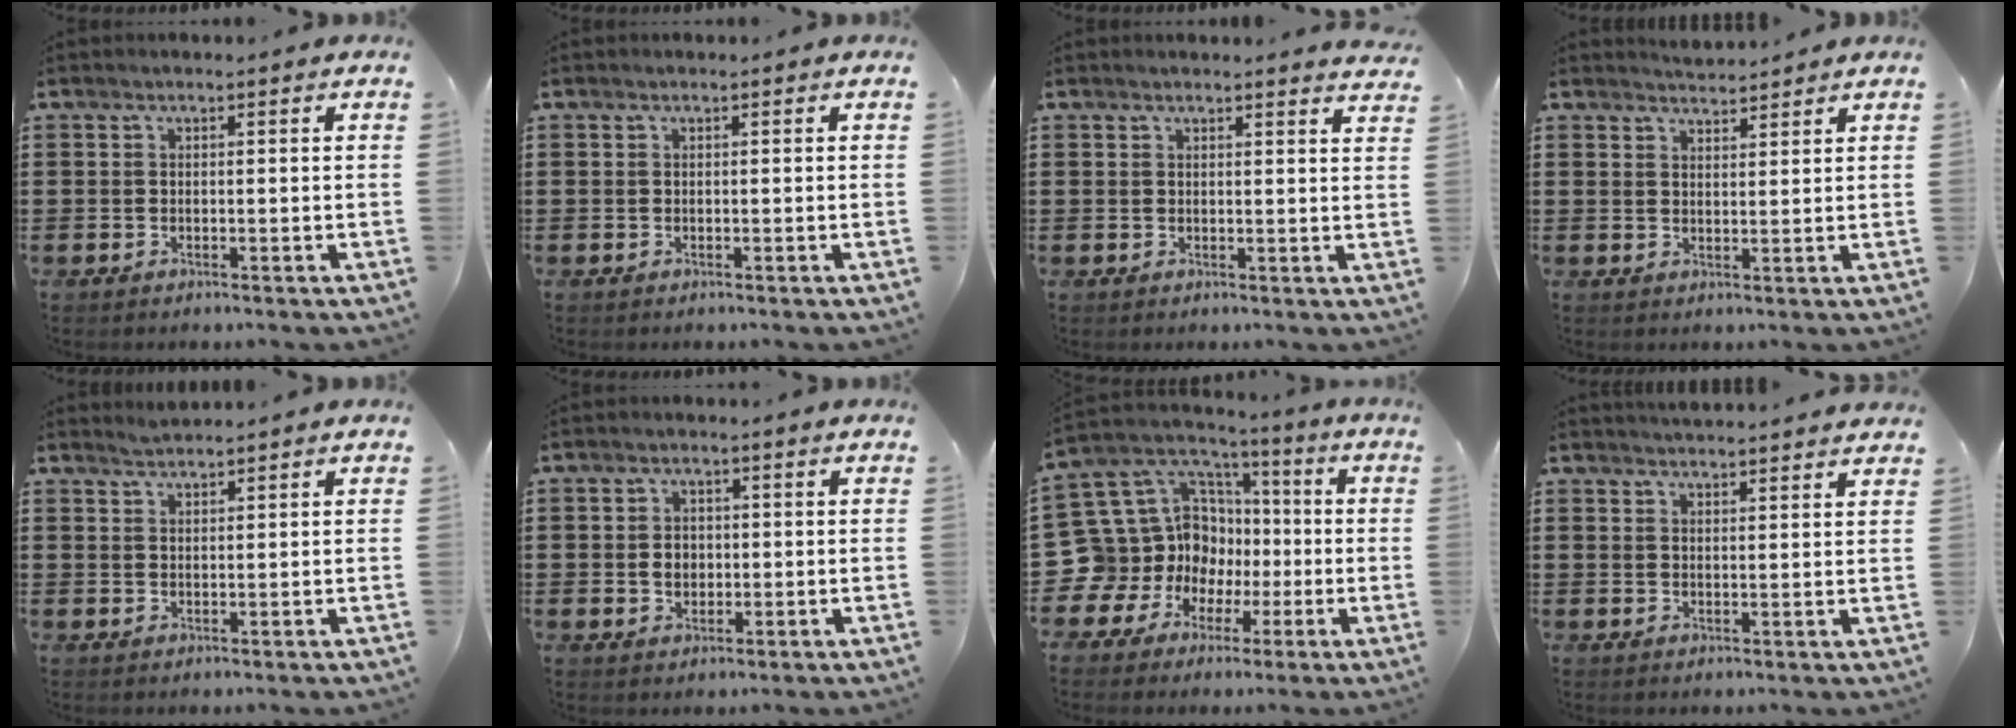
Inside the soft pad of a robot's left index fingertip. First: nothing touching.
{"total": 0.0}
{"total": 1.7, "force": [1.7, -0.1, 0.3], "torque": [-0.002, -0.005, 0.031]}
{"total": 2.4, "force": [2.4, 0.2, 0.0], "torque": [-0.007, -0.002, 0.046]}
{"total": 1.4, "force": [1.4, -0.1, 0.1], "torque": [-0.004, 0.000, 0.027]}
{"total": 2.8, "force": [-0.1, 2.2, 1.7], "torque": [-0.031, 0.003, -0.007]}
{"total": 14.6, "force": [-0.9, 13.8, 4.5], "torque": [-0.145, -0.029, 0.014]}
{"total": 2.5, "force": [2.5, -0.3, 0.1], "torque": [-0.008, -0.009, 0.048]}